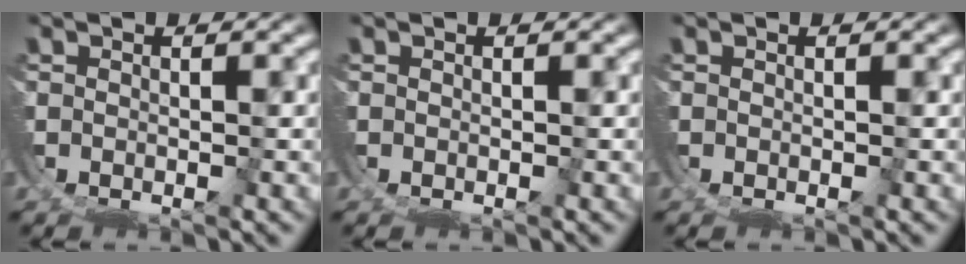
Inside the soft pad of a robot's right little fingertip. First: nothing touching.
{"total": 0.0}
{"total": 0.0}